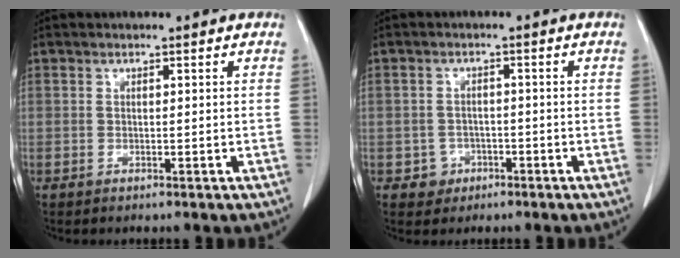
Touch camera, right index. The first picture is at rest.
{"total": 2.9, "force": [-1.2, 2.6, 0.1], "torque": [0.006, 0.014, -0.015]}